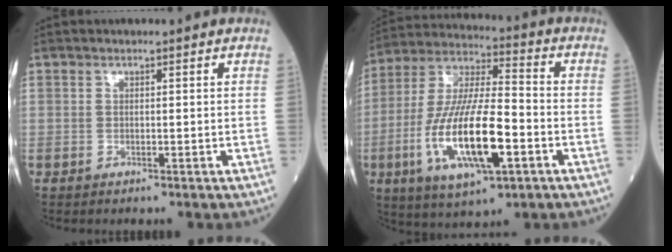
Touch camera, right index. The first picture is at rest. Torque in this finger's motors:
{"motor_torque": [2.14, 0.00, 1.05, 0.21]}